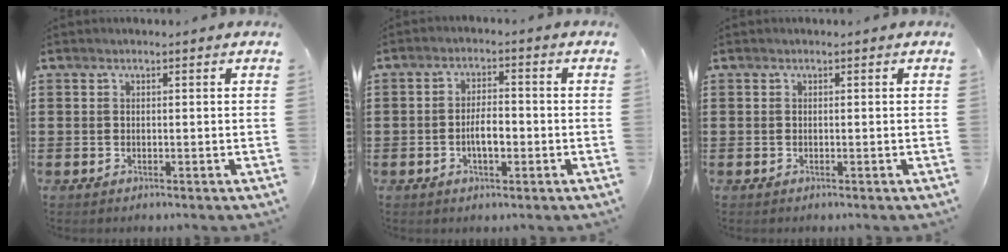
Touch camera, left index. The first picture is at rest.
{"total": 4.5, "force": [-1.1, 1.8, 4.0], "torque": [-0.077, 0.005, -0.022]}
{"total": 0.0}